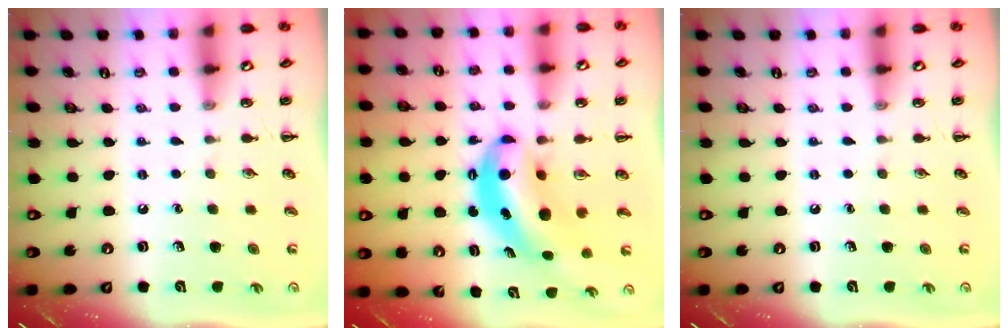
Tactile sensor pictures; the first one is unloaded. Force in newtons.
{"total": 8.2, "press": 8.1, "slide": 1.7}
{"total": 0.0}